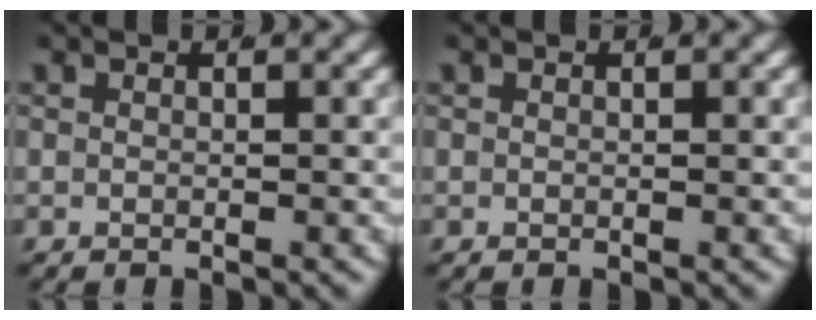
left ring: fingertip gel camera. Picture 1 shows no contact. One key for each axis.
{"total": 0.0}